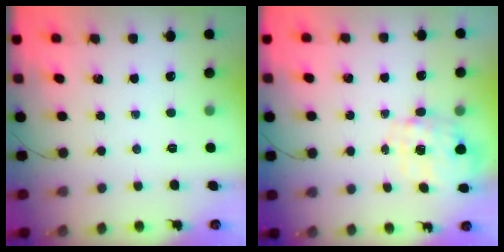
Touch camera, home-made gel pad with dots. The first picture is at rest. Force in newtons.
{"total": 2.9, "press": 2.7, "slide": 0.9}